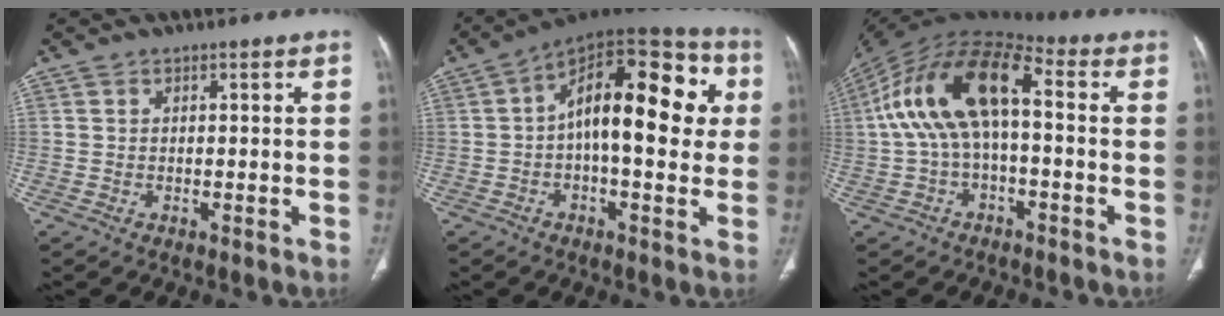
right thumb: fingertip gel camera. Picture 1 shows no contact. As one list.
[{"total": 21.1, "force": [2.4, 10.0, 18.4], "torque": [-0.237, 0.041, 0.023]}, {"total": 16.4, "force": [0.6, 8.1, 14.2], "torque": [-0.273, 0.053, 0.003]}]